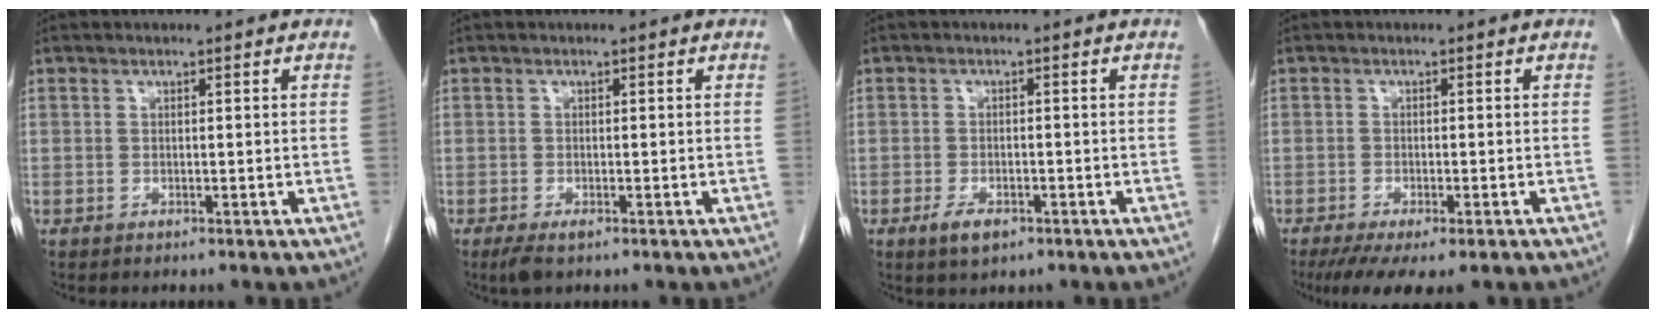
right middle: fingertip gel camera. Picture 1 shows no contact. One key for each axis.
{"total": 2.3, "fx": -1.4, "fy": 0.7, "fz": 1.7, "tx": -0.034, "ty": -0.006, "tz": -0.021}
{"total": 3.2, "fx": -1.8, "fy": 1.4, "fz": 2.2, "tx": -0.045, "ty": -0.002, "tz": -0.025}
{"total": 8.1, "fx": -5.8, "fy": 1.9, "fz": 5.3, "tx": -0.074, "ty": -0.017, "tz": -0.088}